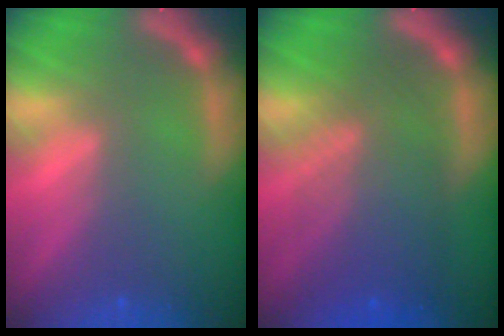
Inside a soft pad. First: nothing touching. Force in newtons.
{"total": 8.0}